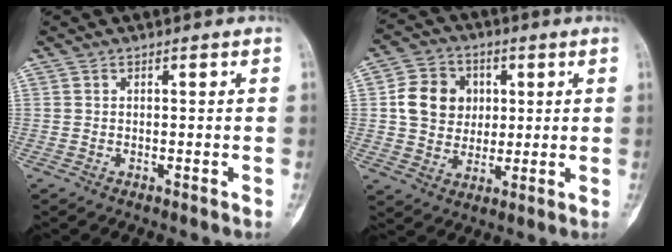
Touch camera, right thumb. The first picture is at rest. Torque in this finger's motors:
{"motor_torque": [0.41, 0.48, 0.22, -0.25, 0.04]}